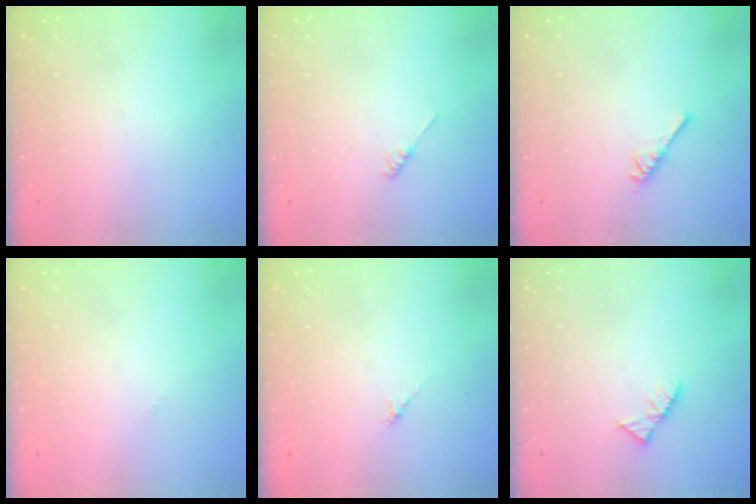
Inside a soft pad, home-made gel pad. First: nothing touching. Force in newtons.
{"total": 1.2, "press": 1.1, "slide": 0.3}
{"total": 5.0, "press": 4.9, "slide": 0.8}
{"total": 0.0}
{"total": 2.7, "press": 2.7, "slide": 0.7}
{"total": 4.4, "press": 4.3, "slide": 0.7}